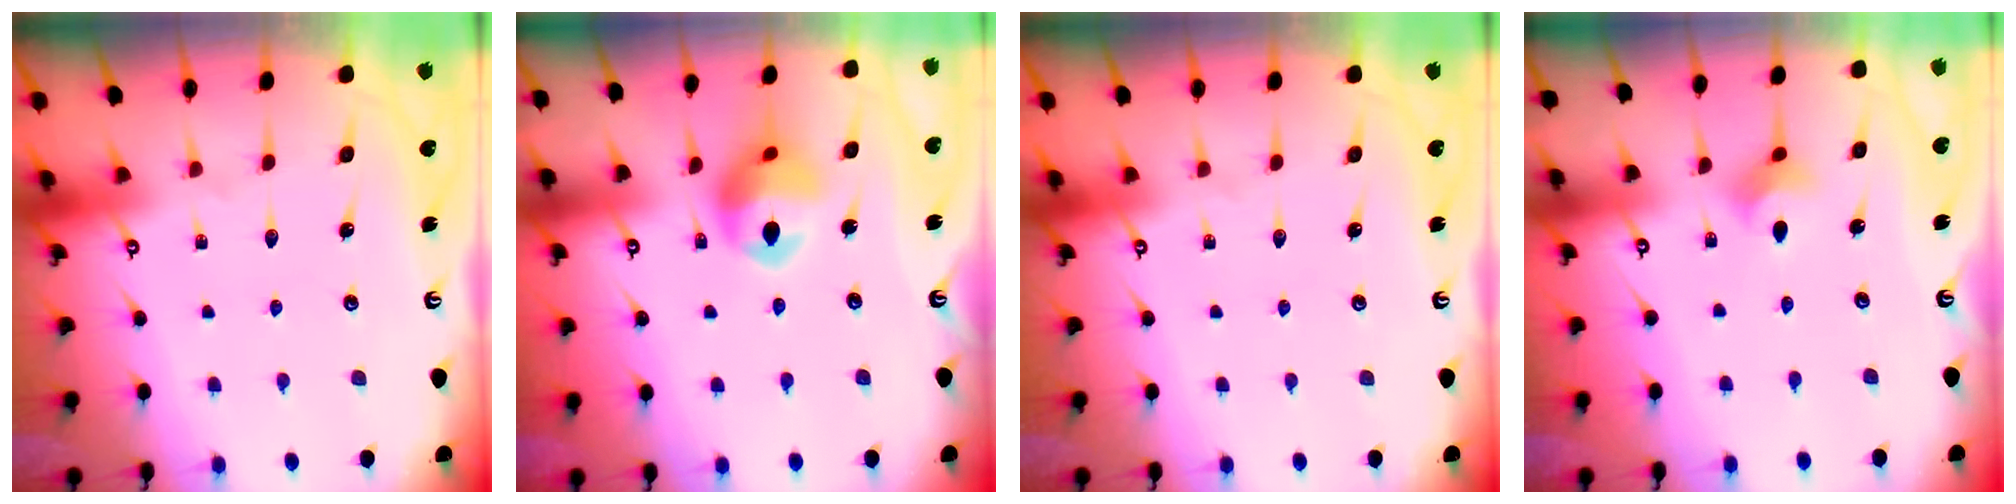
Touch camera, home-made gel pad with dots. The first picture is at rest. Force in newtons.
{"total": 12.9, "press": 12.8, "slide": 1.6}
{"total": 0.0}
{"total": 4.5, "press": 4.3, "slide": 1.2}